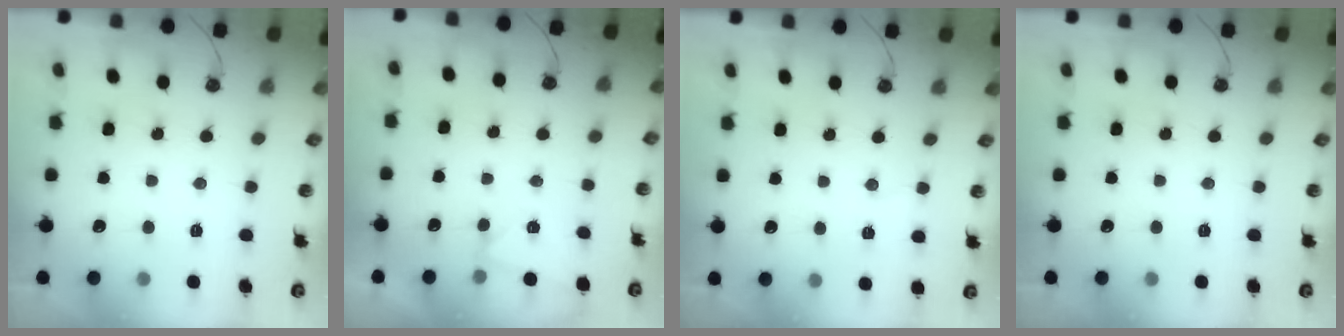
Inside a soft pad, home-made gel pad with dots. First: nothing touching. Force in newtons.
{"total": 2.8, "press": 1.9, "slide": 2.1}
{"total": 3.8, "press": 3.5, "slide": 1.6}
{"total": 0.0}